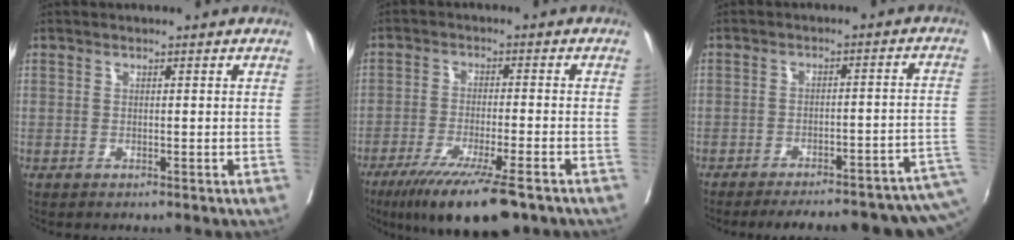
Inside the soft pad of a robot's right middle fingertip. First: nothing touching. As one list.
[{"total": 13.0, "force": [-9.2, 1.4, 9.1], "torque": [-0.143, -0.032, -0.147]}, {"total": 19.3, "force": [-15.2, 3.5, 11.2], "torque": [-0.110, 0.011, -0.185]}]